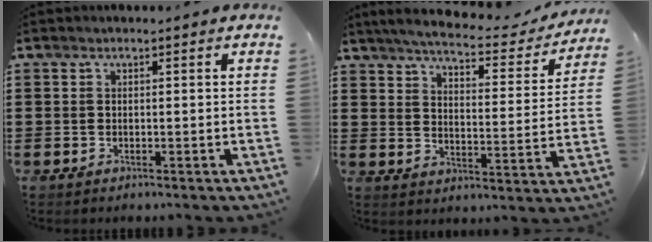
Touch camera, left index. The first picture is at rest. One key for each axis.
{"total": 5.0, "fx": 4.5, "fy": 0.3, "fz": 2.1, "tx": -0.065, "ty": -0.030, "tz": 0.070}